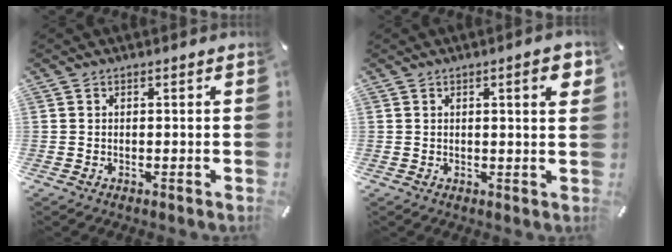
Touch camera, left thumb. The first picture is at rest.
{"total": 4.9, "force": [1.6, 0.9, 4.5], "torque": [-0.064, -0.006, 0.020]}